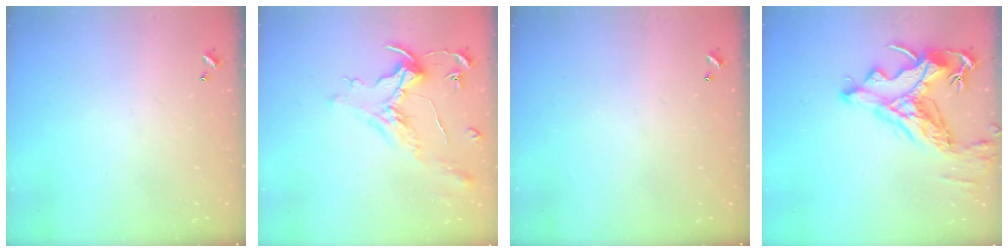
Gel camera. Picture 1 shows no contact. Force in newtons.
{"total": 1.6, "press": 1.4, "slide": 0.7}
{"total": 0.0}
{"total": 11.2, "press": 11.0, "slide": 2.4}